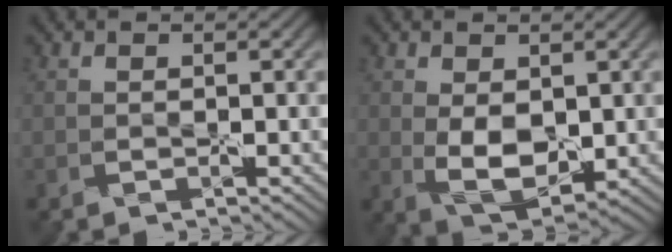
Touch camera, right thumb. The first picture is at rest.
{"total": 4.2, "force": [0.1, 2.5, 3.4], "torque": [-0.070, -0.005, 0.010]}